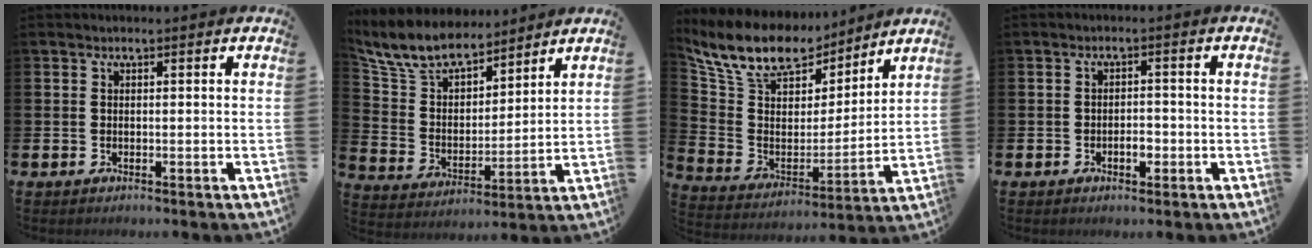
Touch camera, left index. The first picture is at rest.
{"total": 9.1, "force": [8.2, 3.0, 2.4], "torque": [-0.090, -0.052, 0.151]}
{"total": 11.8, "force": [10.4, 4.6, 3.1], "torque": [-0.112, -0.067, 0.187]}
{"total": 2.0, "force": [-1.0, 1.1, 1.4], "torque": [-0.012, -0.002, -0.023]}